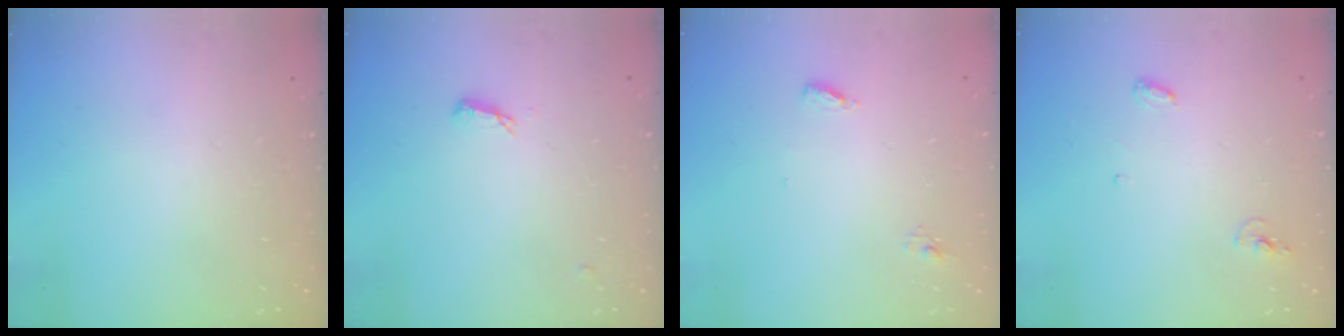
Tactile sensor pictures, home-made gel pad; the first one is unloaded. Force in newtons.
{"total": 6.1, "press": 5.8, "slide": 1.6}
{"total": 4.7, "press": 4.5, "slide": 1.1}
{"total": 5.4, "press": 5.2, "slide": 1.4}